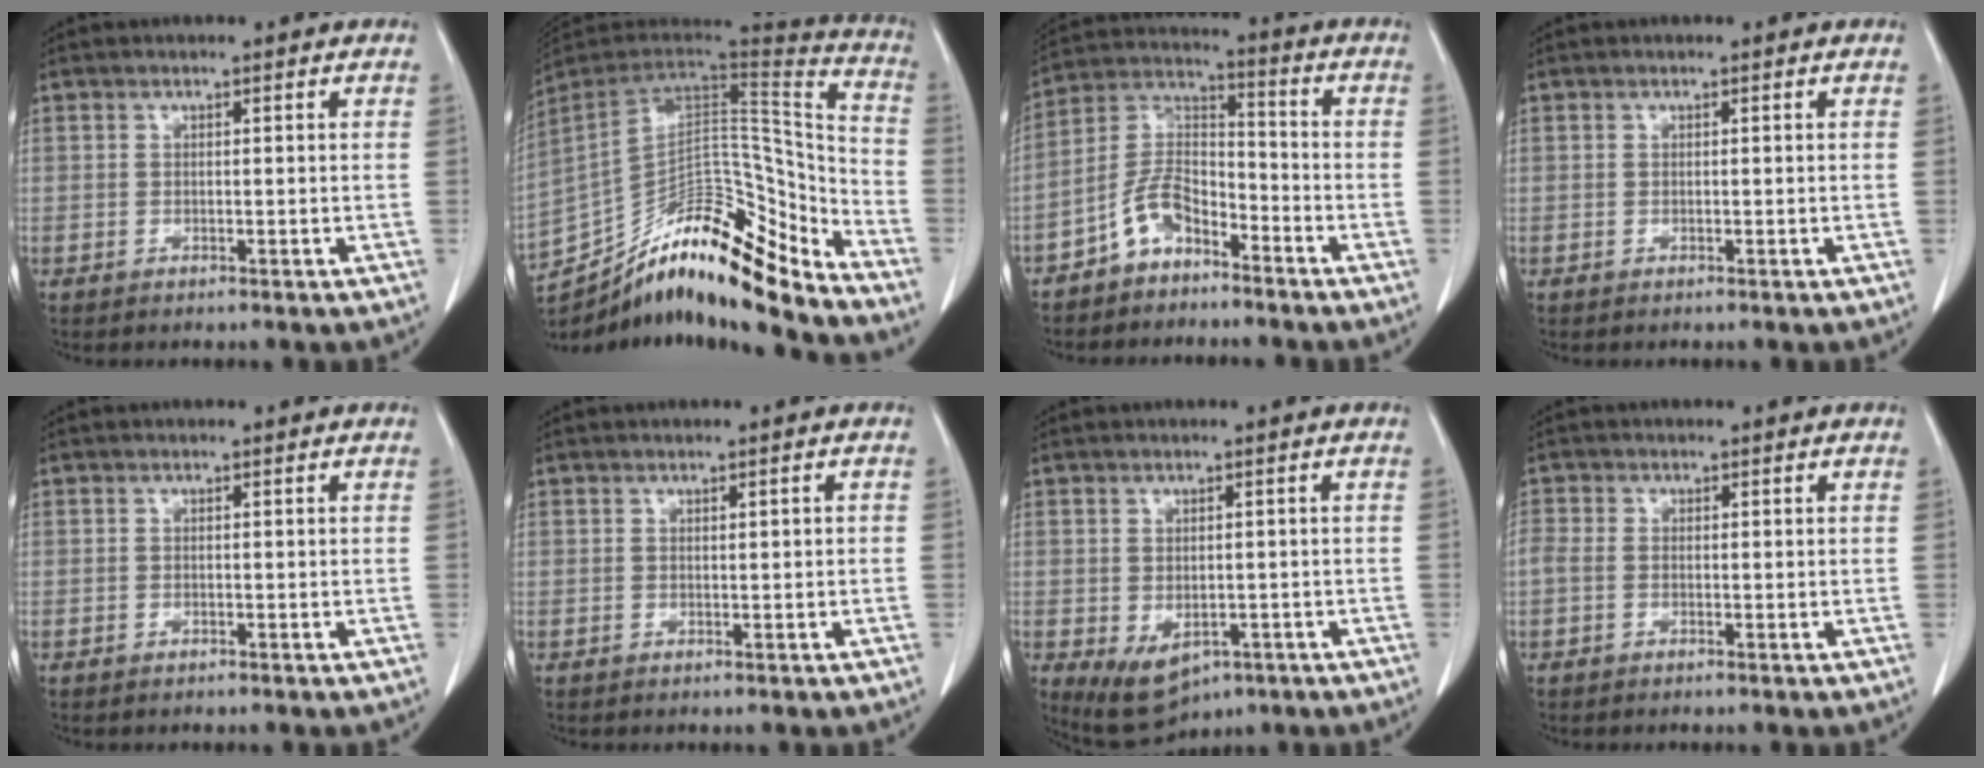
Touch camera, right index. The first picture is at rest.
{"total": 24.3, "force": [-19.5, 5.4, 13.4], "torque": [-0.240, 0.026, -0.317]}
{"total": 7.8, "force": [-5.3, 3.9, 4.2], "torque": [-0.090, 0.021, -0.107]}
{"total": 0.0}
{"total": 0.0}
{"total": 0.6, "force": [0.1, 0.2, 0.6], "torque": [-0.009, 0.001, 0.003]}
{"total": 6.5, "force": [-2.7, 4.1, 4.2], "torque": [-0.066, -0.008, -0.027]}
{"total": 1.6, "force": [-0.3, 1.0, 1.2], "torque": [-0.035, 0.007, -0.006]}